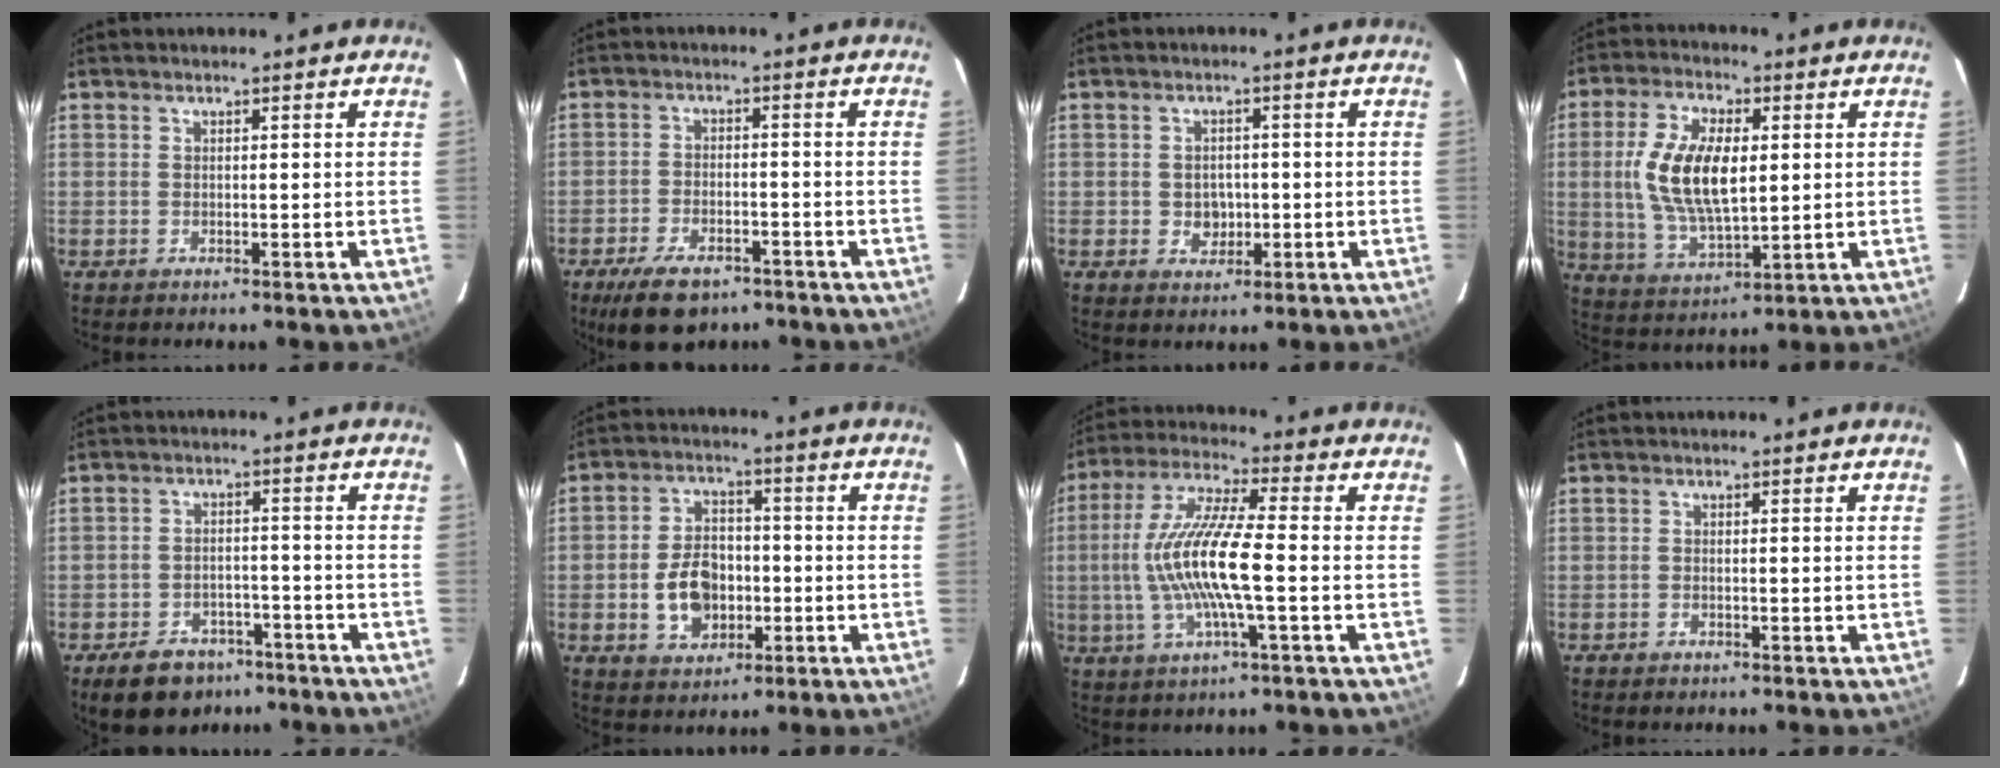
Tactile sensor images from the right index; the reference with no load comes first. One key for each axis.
{"total": 10.2, "fx": -7.1, "fy": 4.7, "fz": 5.5, "tx": -0.127, "ty": -0.011, "tz": -0.114}
{"total": 3.8, "fx": -0.5, "fy": 3.4, "fz": 1.6, "tx": -0.031, "ty": 0.008, "tz": 0.001}
{"total": 13.7, "fx": 1.5, "fy": 6.5, "fz": 11.9, "tx": -0.235, "ty": 0.002, "tz": 0.036}
{"total": 10.3, "fx": -7.2, "fy": 6.4, "fz": 3.8, "tx": -0.096, "ty": 0.015, "tz": -0.093}
{"total": 7.3, "fx": -1.8, "fy": 5.6, "fz": 4.3, "tx": -0.082, "ty": 0.018, "tz": -0.021}
{"total": 14.1, "fx": -1.8, "fy": 1.8, "fz": 13.9, "tx": -0.277, "ty": 0.002, "tz": -0.036}
{"total": 0.7, "fx": -0.6, "fy": 0.4, "fz": 0.0, "tx": -0.002, "ty": 0.003, "tz": -0.010}